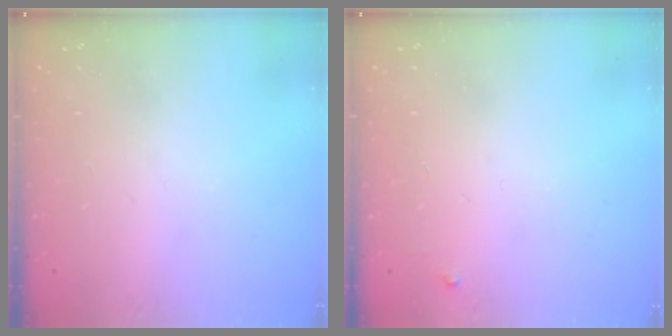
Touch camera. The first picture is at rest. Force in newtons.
{"total": 3.5, "press": 3.4, "slide": 0.4}